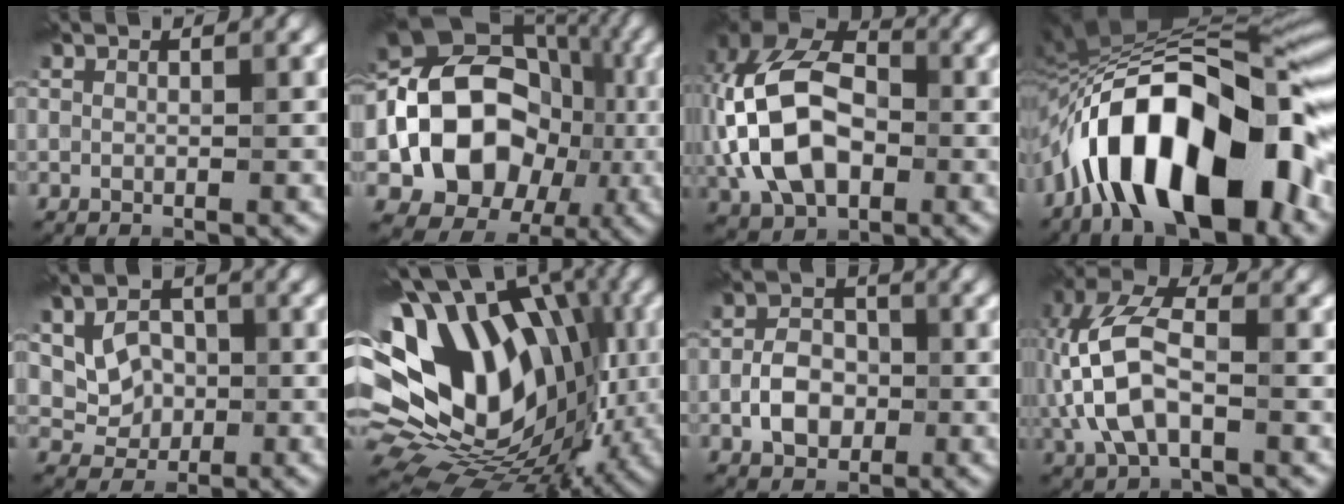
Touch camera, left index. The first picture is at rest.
{"total": 13.6, "force": [-2.2, 10.6, 8.2], "torque": [-0.133, 0.007, -0.050]}
{"total": 12.3, "force": [-0.7, 8.1, 9.2], "torque": [-0.208, 0.011, -0.023]}
{"total": 15.7, "force": [-6.6, 6.1, 12.9], "torque": [-0.179, 0.027, -0.109]}
{"total": 3.8, "force": [0.2, 2.9, 2.4], "torque": [-0.044, 0.002, 0.009]}
{"total": 17.6, "force": [2.7, 11.9, 12.6], "torque": [-0.235, 0.020, 0.053]}
{"total": 3.8, "force": [-1.2, 2.6, 2.5], "torque": [-0.041, 0.010, -0.023]}
{"total": 8.5, "force": [-0.3, 4.6, 7.1], "torque": [-0.168, 0.022, -0.015]}